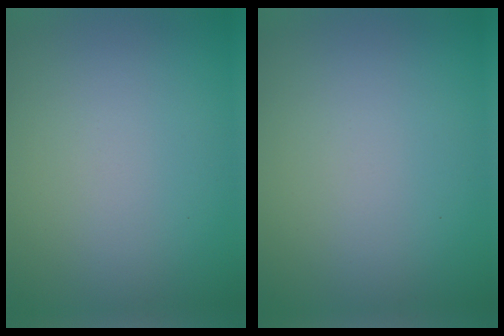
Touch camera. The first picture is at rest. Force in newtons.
{"total": 0.0}